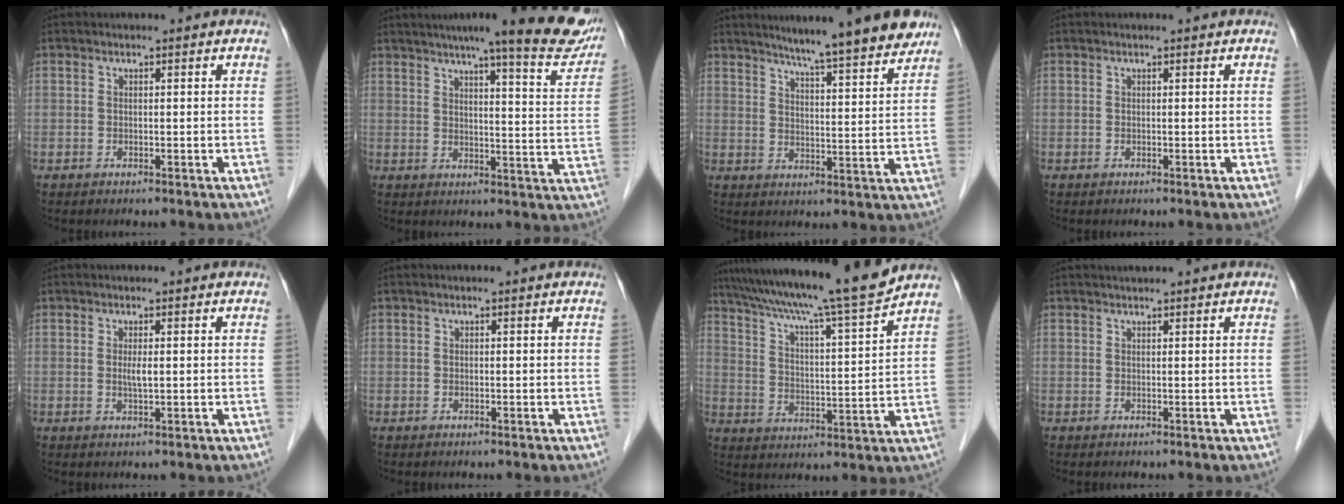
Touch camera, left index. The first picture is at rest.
{"total": 20.0, "force": [16.5, 1.8, 11.2], "torque": [-0.142, -0.018, 0.195]}
{"total": 14.1, "force": [12.0, -0.2, 7.4], "torque": [-0.108, -0.004, 0.160]}
{"total": 0.0}
{"total": 1.7, "force": [0.2, 0.2, 1.7], "torque": [-0.035, -0.002, 0.004]}
{"total": 0.0}
{"total": 17.8, "force": [15.4, -1.5, 8.8], "torque": [-0.150, -0.013, 0.237]}
{"total": 1.3, "force": [1.2, -0.3, 0.6], "torque": [-0.009, 0.011, 0.027]}